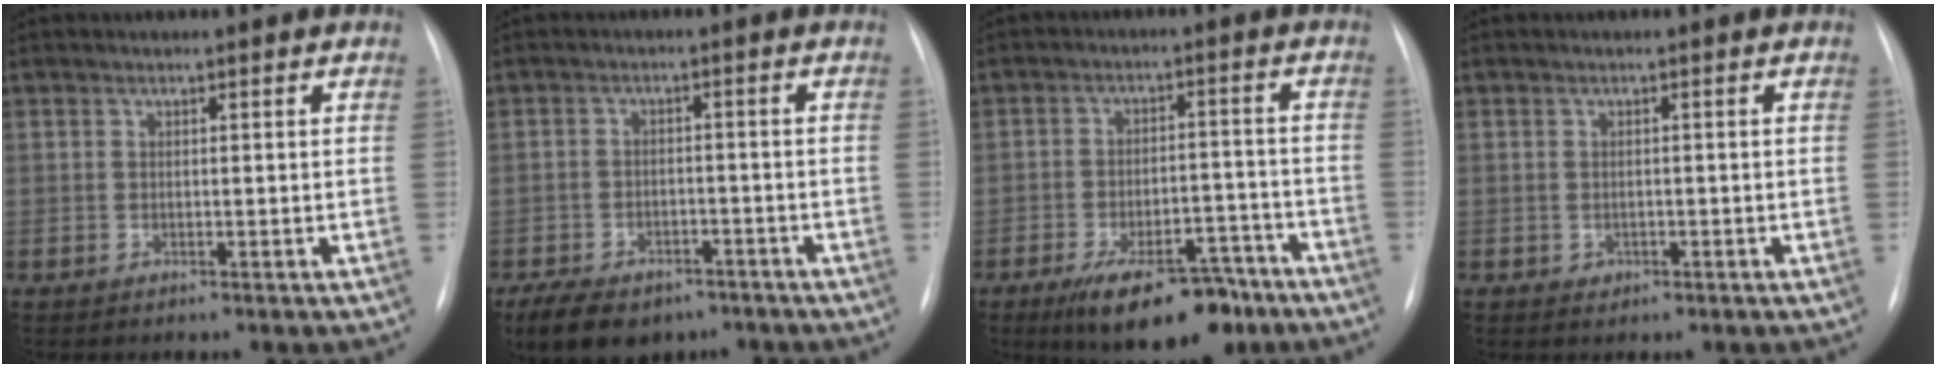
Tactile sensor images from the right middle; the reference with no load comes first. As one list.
[{"total": 12.4, "force": [-8.7, 6.9, 5.6], "torque": [-0.110, 0.004, -0.125]}, {"total": 13.5, "force": [-9.4, 5.4, 8.0], "torque": [-0.111, 0.011, -0.142]}, {"total": 1.1, "force": [-0.4, 1.0, 0.3], "torque": [-0.003, 0.003, -0.003]}]